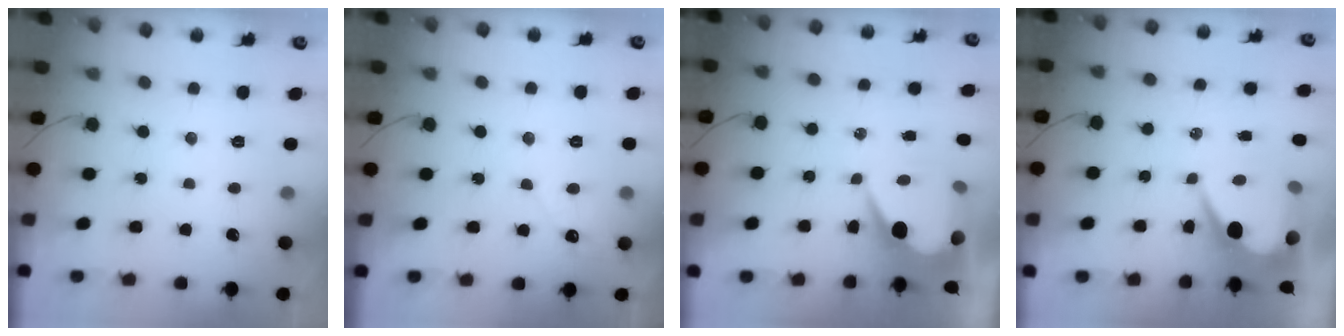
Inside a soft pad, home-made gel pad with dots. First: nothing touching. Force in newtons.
{"total": 2.5, "press": 2.5, "slide": 0.1}
{"total": 9.9, "press": 9.9, "slide": 0.8}
{"total": 10.6, "press": 10.5, "slide": 0.9}